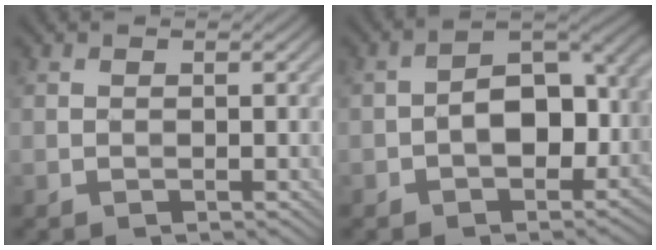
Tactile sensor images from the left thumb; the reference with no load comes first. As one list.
[{"total": 8.4, "force": [-2.2, 5.1, 6.2], "torque": [-0.082, 0.004, -0.046]}]